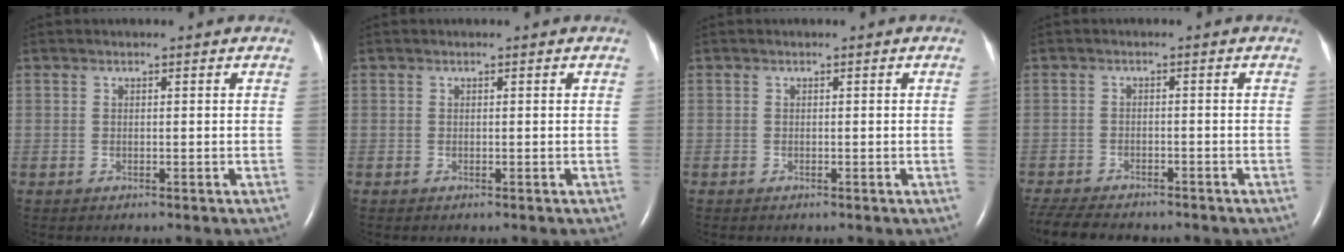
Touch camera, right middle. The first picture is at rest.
{"total": 0.0}
{"total": 0.6, "force": [0.0, -0.3, 0.5], "torque": [-0.007, -0.001, -0.001]}
{"total": 9.4, "force": [-8.2, 2.4, 4.0], "torque": [-0.075, -0.013, -0.125]}